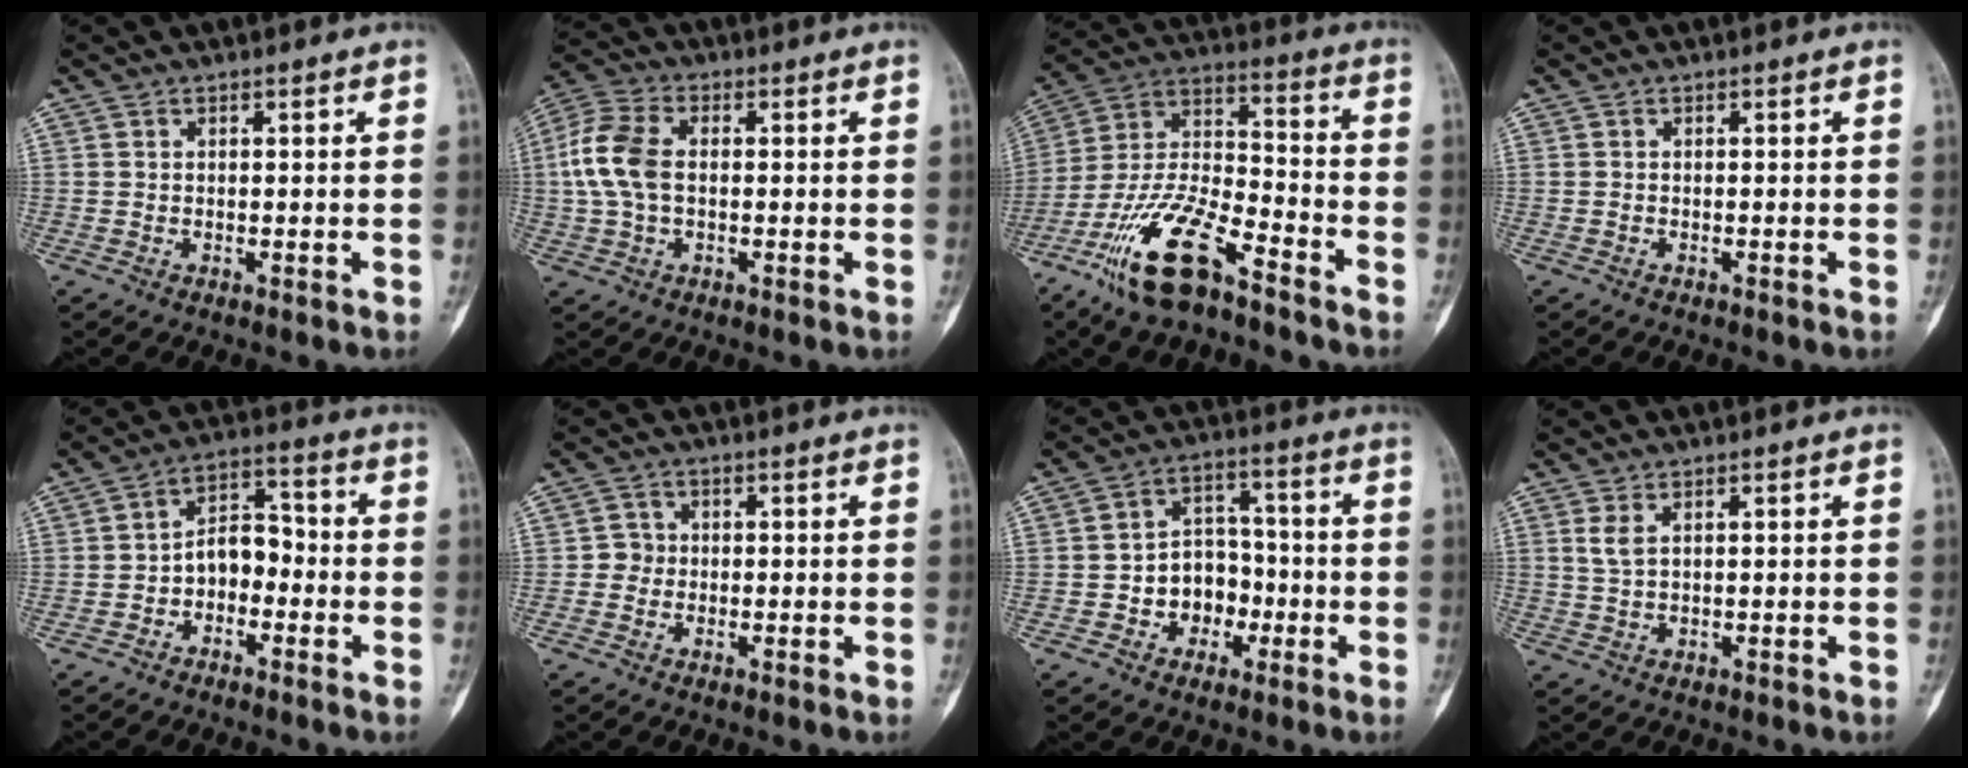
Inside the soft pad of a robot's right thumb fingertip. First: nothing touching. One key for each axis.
{"total": 9.6, "fx": 0.3, "fy": 6.0, "fz": 7.5, "tx": -0.173, "ty": 0.021, "tz": 0.000}
{"total": 17.3, "fx": -11.2, "fy": 5.5, "fz": 12.0, "tx": -0.236, "ty": 0.067, "tz": -0.211}
{"total": 0.0}
{"total": 7.0, "fx": -2.1, "fy": 4.9, "fz": 4.6, "tx": -0.051, "ty": 0.040, "tz": -0.049}
{"total": 2.3, "fx": -0.3, "fy": 2.2, "fz": 0.4, "tx": 0.008, "ty": 0.009, "tz": -0.013}
{"total": 8.5, "fx": -2.6, "fy": 7.0, "fz": 4.1, "tx": -0.015, "ty": 0.042, "tz": -0.046}
{"total": 2.1, "fx": 0.9, "fy": 0.9, "fz": 1.7, "tx": -0.040, "ty": 0.003, "tz": 0.028}